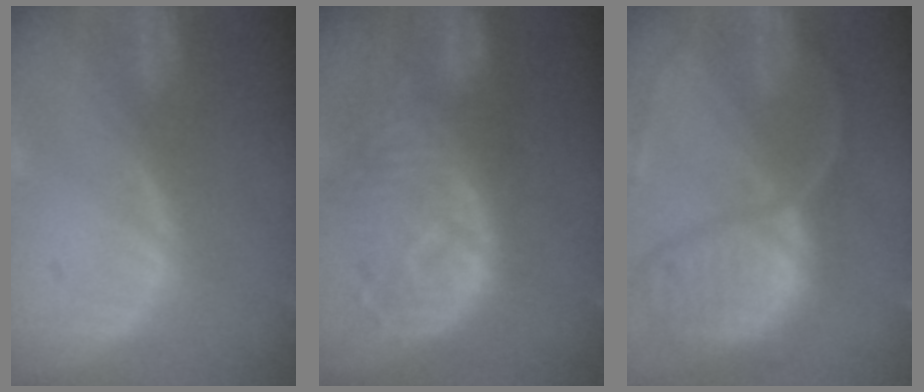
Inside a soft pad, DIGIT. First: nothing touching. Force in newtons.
{"total": 11.3, "press": 9.9, "slide": 5.4}
{"total": 11.7, "press": 9.7, "slide": 6.5}